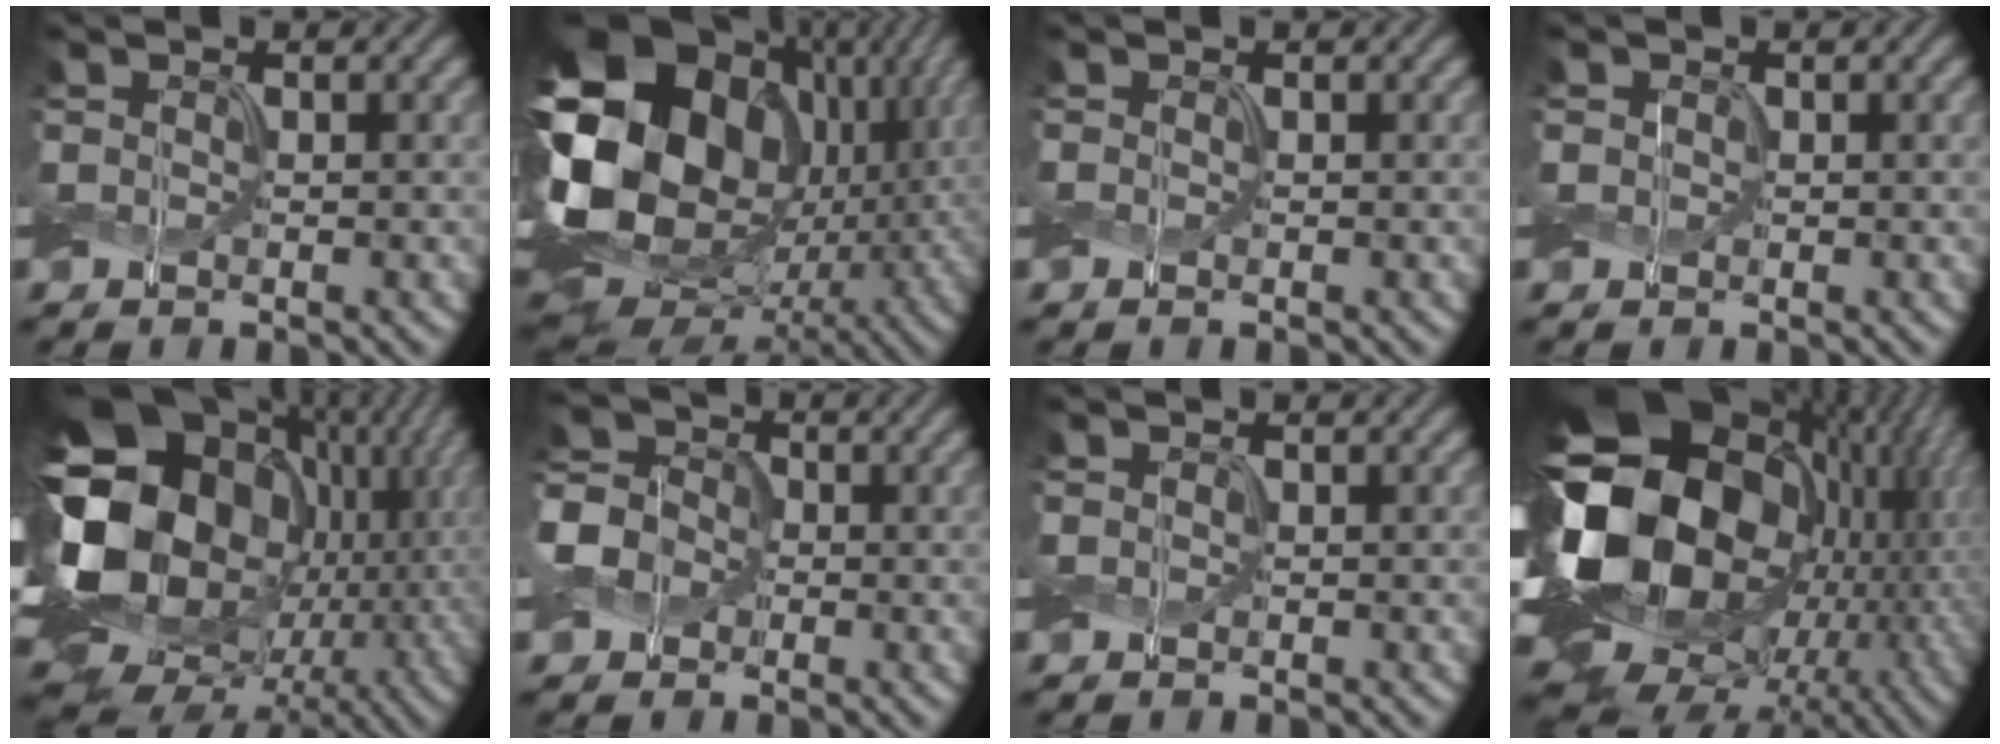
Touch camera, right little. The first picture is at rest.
{"total": 22.4, "force": [2.8, 18.0, 13.0], "torque": [-0.261, -0.004, 0.035]}
{"total": 0.0}
{"total": 0.7, "force": [0.0, 0.7, 0.2], "torque": [-0.004, 0.000, -0.001]}
{"total": 20.7, "force": [0.6, 16.5, 12.4], "torque": [-0.249, -0.026, 0.012]}
{"total": 4.7, "force": [-1.5, 3.9, 2.0], "torque": [-0.045, 0.005, -0.039]}
{"total": 0.0}
{"total": 20.8, "force": [-0.2, 15.4, 14.0], "torque": [-0.291, -0.036, 0.012]}